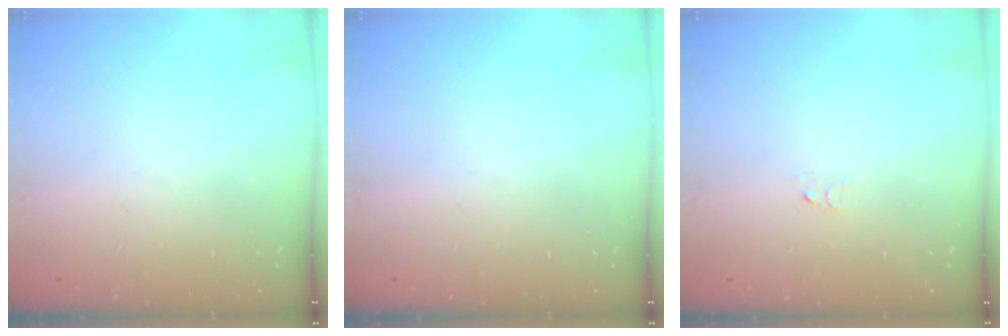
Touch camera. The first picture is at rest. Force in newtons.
{"total": 0.0}
{"total": 2.5, "press": 2.5, "slide": 0.2}